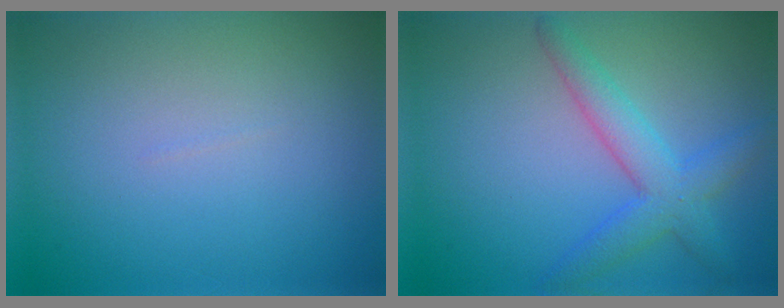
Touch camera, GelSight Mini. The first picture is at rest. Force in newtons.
{"total": 2.9, "press": 2.9, "slide": 0.2}